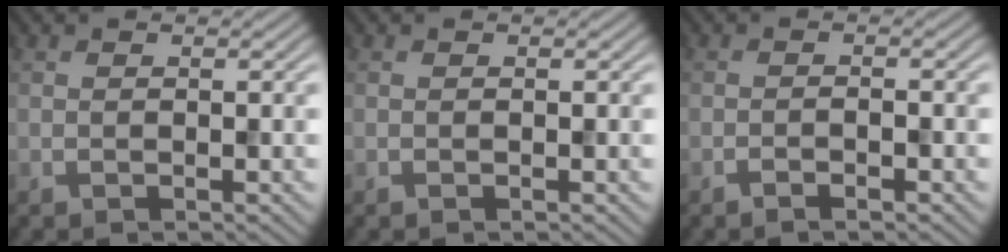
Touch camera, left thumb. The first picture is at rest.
{"total": 0.0}
{"total": 1.3, "force": [-0.9, 0.1, 0.9], "torque": [-0.014, 0.005, -0.018]}